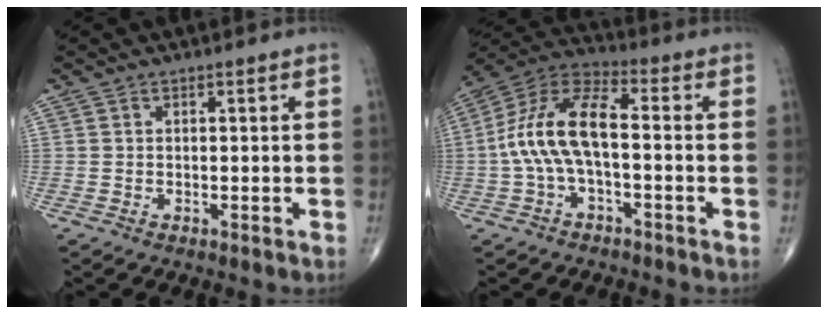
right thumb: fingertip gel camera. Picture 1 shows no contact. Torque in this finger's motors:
{"motor_torque": [0.35, 0.30, 1.38, -0.32, 0.45]}